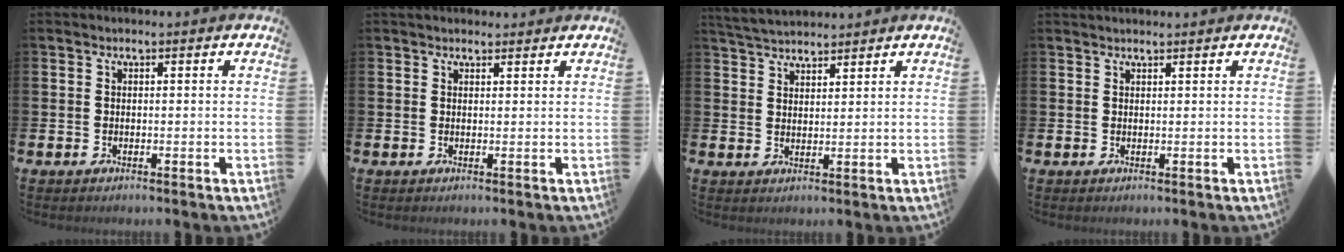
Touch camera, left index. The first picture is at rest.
{"total": 1.5, "force": [1.4, 0.6, 0.2], "torque": [0.014, -0.003, 0.022]}
{"total": 4.0, "force": [3.9, 0.7, 0.4], "torque": [-0.016, -0.017, 0.073]}
{"total": 1.0, "force": [1.0, 0.1, 0.1], "torque": [0.010, -0.003, 0.015]}